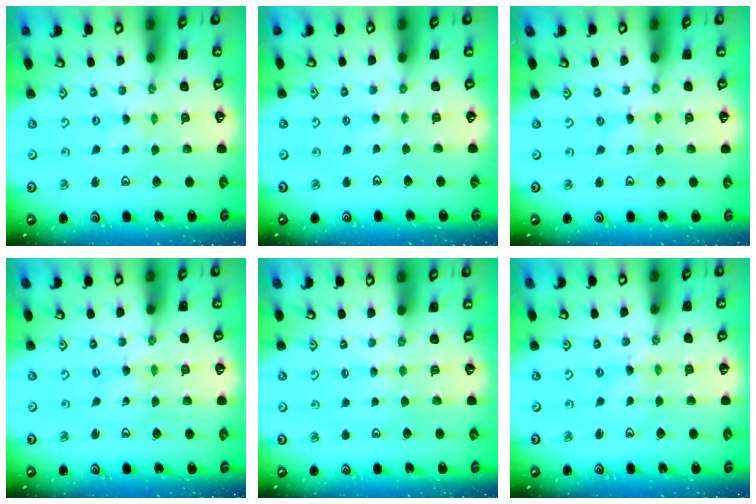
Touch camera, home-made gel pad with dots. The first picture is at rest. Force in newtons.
{"total": 2.3, "press": 2.3, "slide": 0.3}
{"total": 0.0}
{"total": 0.0}
{"total": 2.7, "press": 2.7, "slide": 0.6}
{"total": 0.7, "press": 0.6, "slide": 0.2}